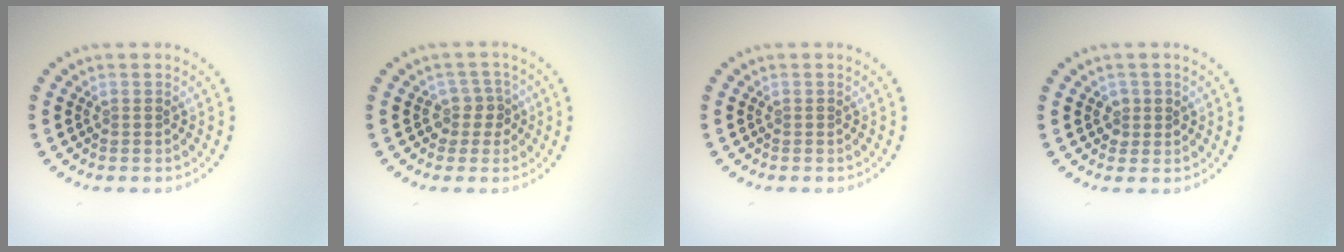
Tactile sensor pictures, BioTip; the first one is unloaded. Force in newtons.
{"total": 2.1, "press": 1.7, "slide": 1.2}
{"total": 0.0}
{"total": 1.2, "press": 1.1, "slide": 0.4}